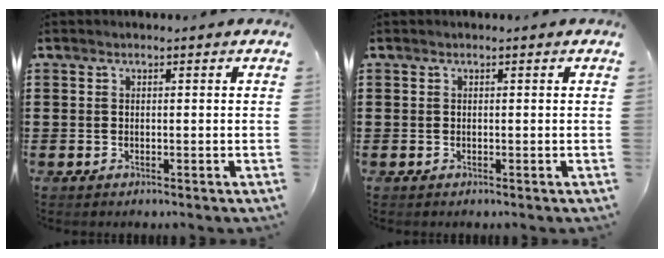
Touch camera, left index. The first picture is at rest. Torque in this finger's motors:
{"motor_torque": [0.00, 0.00, 0.00, 0.00]}